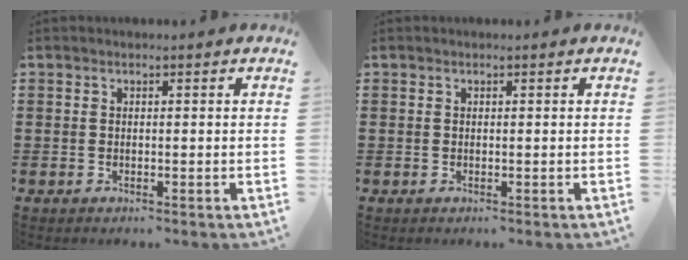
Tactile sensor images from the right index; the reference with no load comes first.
{"total": 0.0}